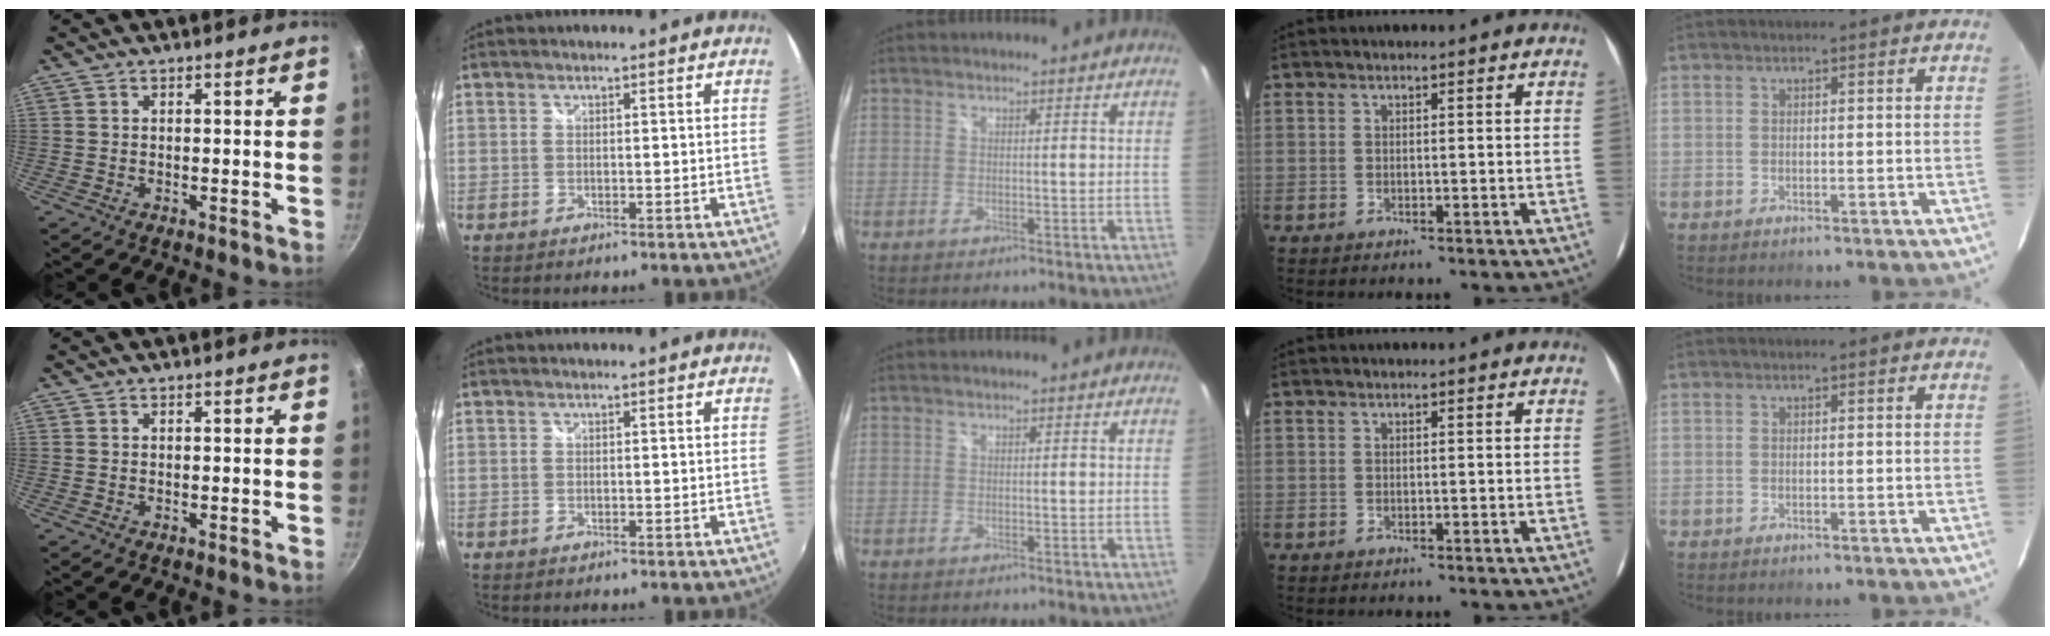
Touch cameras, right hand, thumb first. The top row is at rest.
{}